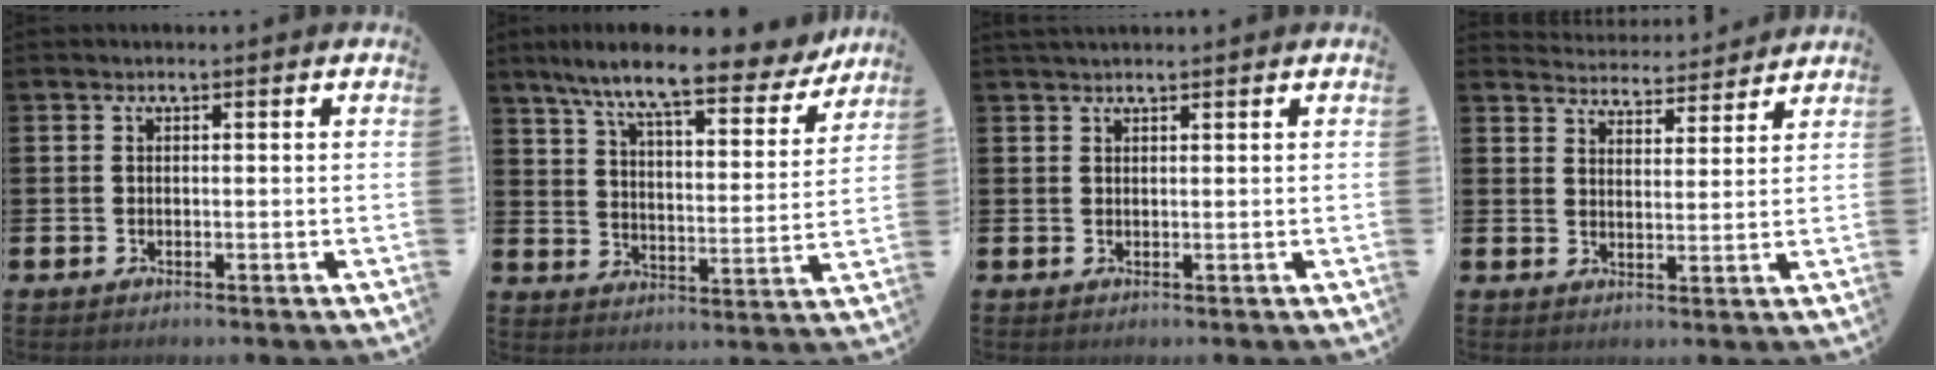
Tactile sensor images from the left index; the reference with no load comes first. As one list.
[{"total": 10.2, "force": [8.8, 1.3, 5.1], "torque": [-0.118, -0.051, 0.146]}, {"total": 1.3, "force": [1.3, 0.2, 0.4], "torque": [-0.005, 0.001, 0.022]}, {"total": 4.4, "force": [4.4, 0.6, -0.3], "torque": [-0.005, -0.034, 0.076]}]